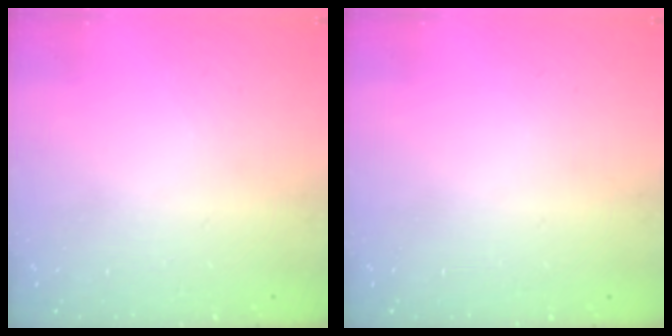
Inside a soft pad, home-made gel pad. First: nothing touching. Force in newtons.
{"total": 0.0}